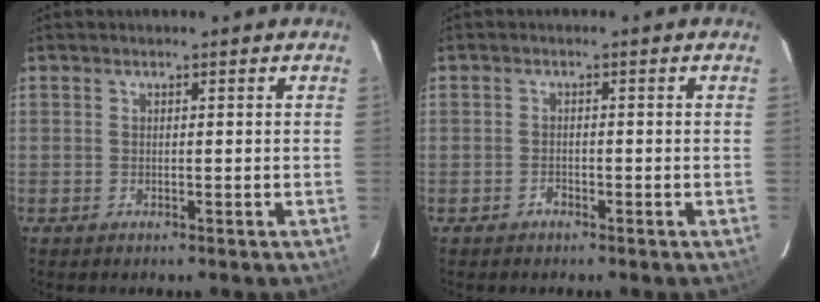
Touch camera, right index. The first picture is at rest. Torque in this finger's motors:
{"motor_torque": [0.05, 0.08, -0.03, -0.03]}